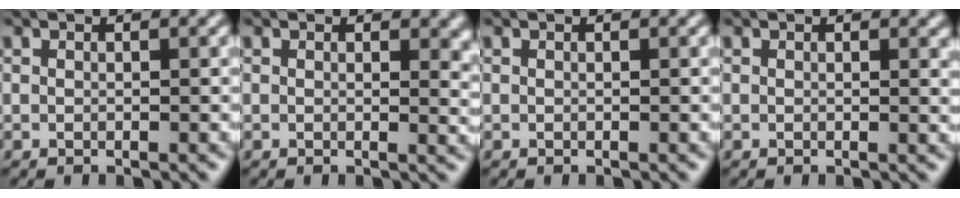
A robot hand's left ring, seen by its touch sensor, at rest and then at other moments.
{"total": 2.2, "force": [0.6, 1.2, 1.8], "torque": [-0.017, -0.003, 0.007]}
{"total": 0.0}
{"total": 0.6, "force": [0.3, 0.2, 0.6], "torque": [-0.008, -0.002, 0.004]}